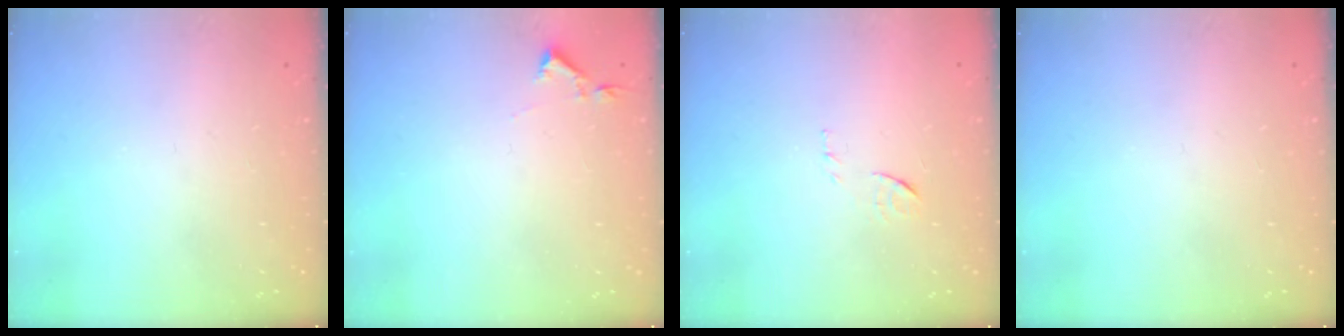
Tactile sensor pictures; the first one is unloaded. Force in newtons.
{"total": 2.9, "press": 2.9, "slide": 0.5}
{"total": 6.9, "press": 6.9, "slide": 0.7}
{"total": 0.0}